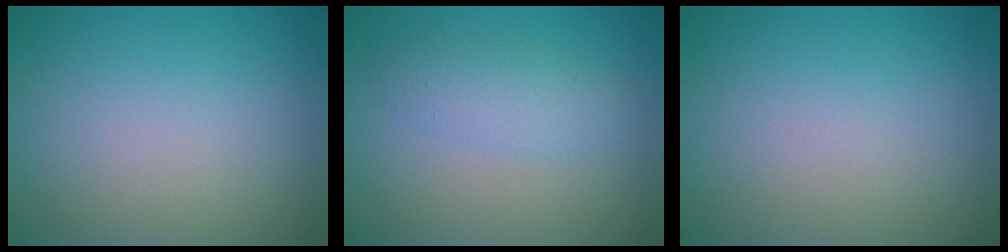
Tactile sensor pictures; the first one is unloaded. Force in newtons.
{"total": 2.7, "press": 2.7, "slide": 0.0}
{"total": 0.0}